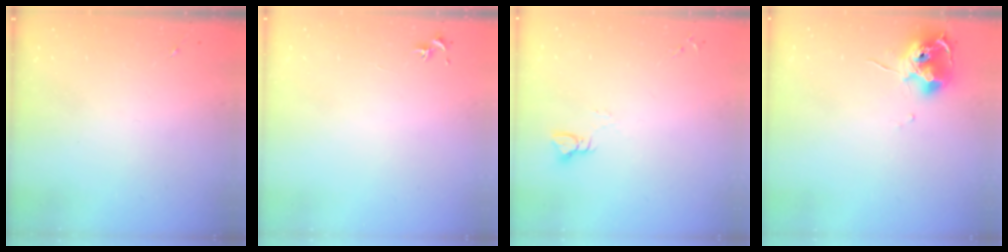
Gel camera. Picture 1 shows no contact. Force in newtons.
{"total": 0.7, "press": 0.7, "slide": 0.3}
{"total": 3.5, "press": 3.5, "slide": 0.3}
{"total": 11.7, "press": 11.7, "slide": 0.7}